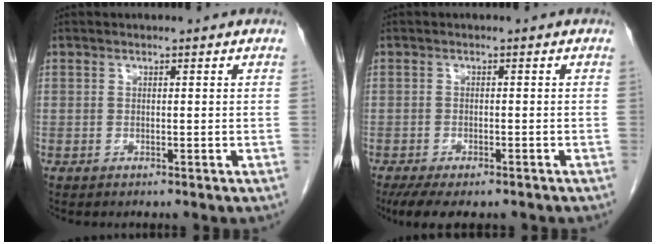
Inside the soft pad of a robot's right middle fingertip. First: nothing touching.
{"total": 7.7, "force": [-5.9, 2.6, 4.3], "torque": [-0.060, -0.011, -0.088]}